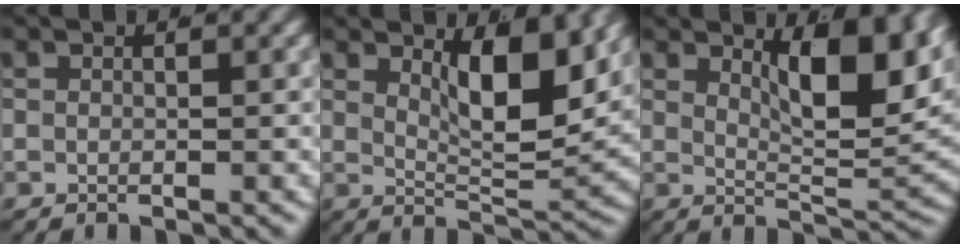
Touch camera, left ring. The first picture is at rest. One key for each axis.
{"total": 6.6, "fx": 3.2, "fy": 1.6, "fz": 5.5, "tx": -0.084, "ty": -0.024, "tz": 0.061}
{"total": 8.0, "fx": 3.8, "fy": 2.1, "fz": 6.8, "tx": -0.085, "ty": -0.012, "tz": 0.065}